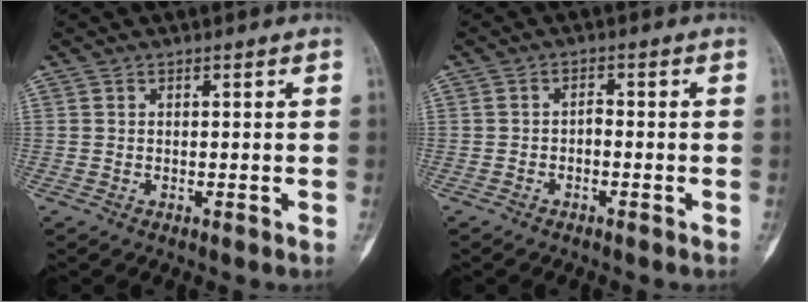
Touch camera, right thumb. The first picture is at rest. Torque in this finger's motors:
{"motor_torque": [-0.07, -0.08, 0.28, 0.22, -0.03]}